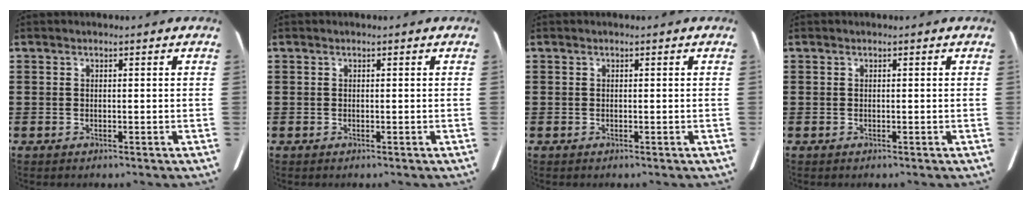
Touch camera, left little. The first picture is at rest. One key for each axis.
{"total": 0.0}
{"total": 0.0}
{"total": 0.0}